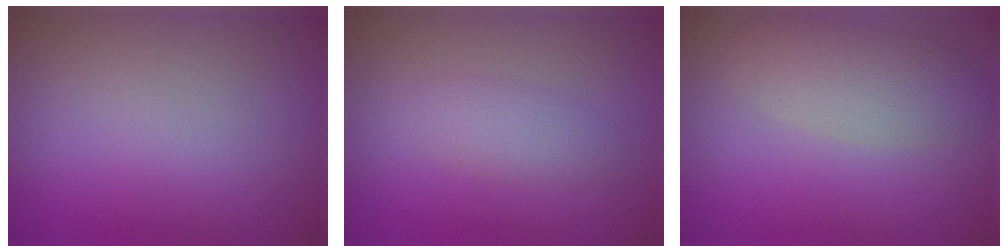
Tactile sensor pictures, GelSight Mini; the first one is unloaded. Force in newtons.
{"total": 2.1, "press": 2.1, "slide": 0.1}
{"total": 3.8, "press": 3.8, "slide": 0.3}